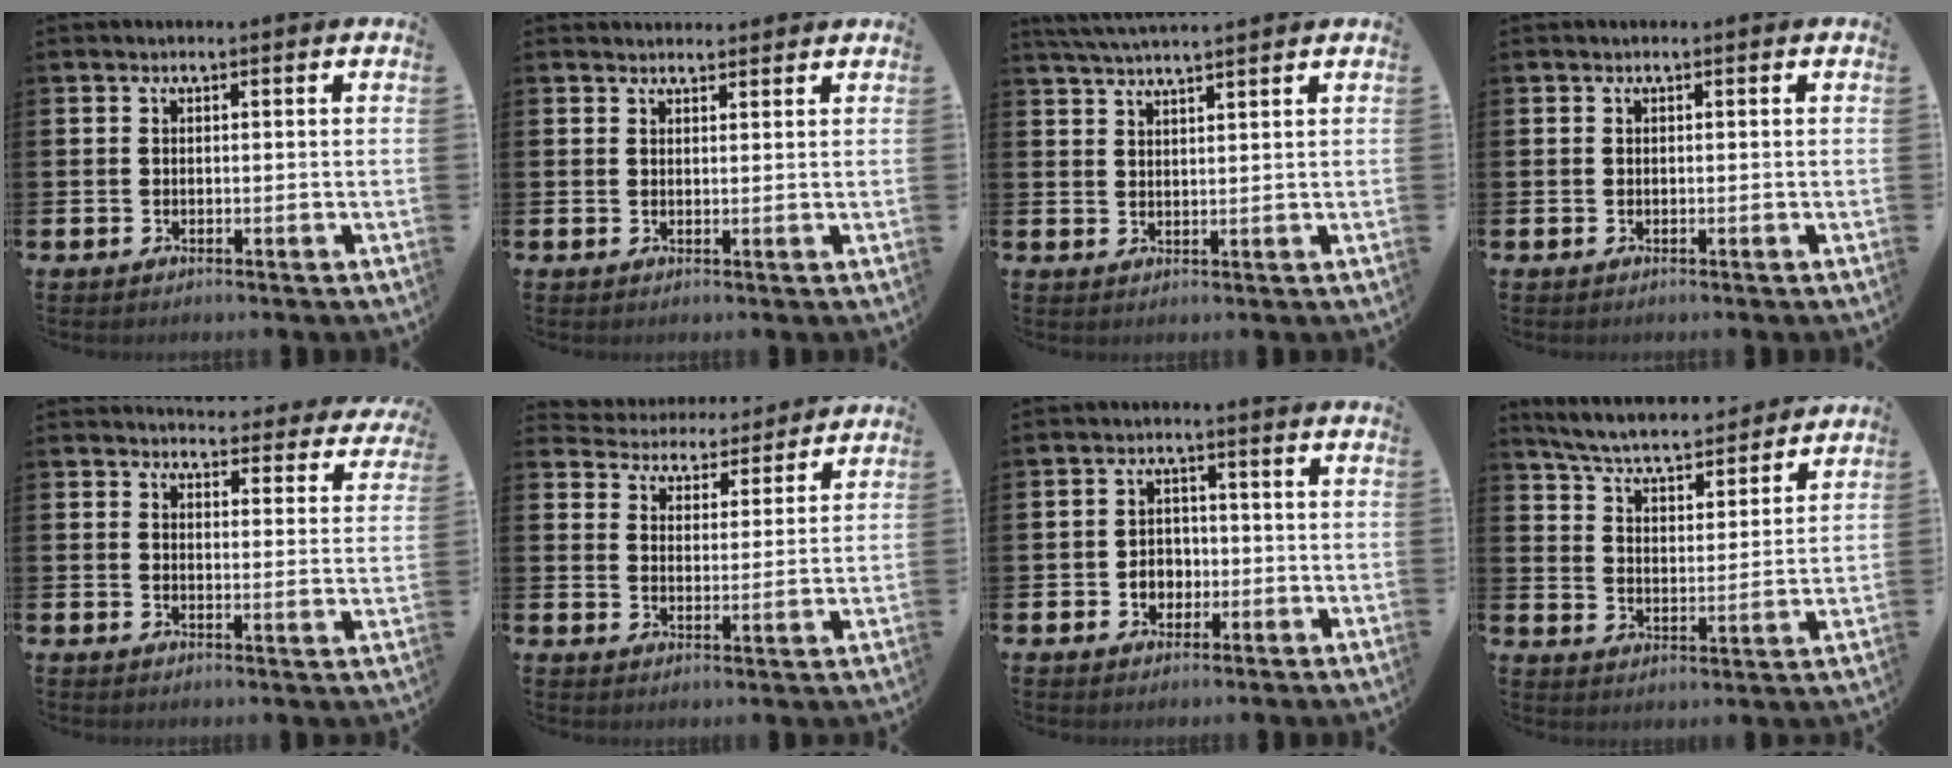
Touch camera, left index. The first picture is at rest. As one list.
[{"total": 1.9, "force": [1.9, 0.5, -0.1], "torque": [0.012, -0.008, 0.032]}, {"total": 3.5, "force": [3.4, -0.4, 0.7], "torque": [-0.022, -0.011, 0.063]}, {"total": 0.0}, {"total": 4.2, "force": [4.1, 0.9, 0.3], "torque": [-0.005, -0.032, 0.069]}, {"total": 4.7, "force": [4.4, 1.4, -0.5], "torque": [-0.008, -0.042, 0.073]}, {"total": 3.0, "force": [-0.9, 2.5, 1.2], "torque": [-0.015, 0.000, -0.024]}, {"total": 6.5, "force": [6.2, 1.0, 1.7], "torque": [-0.060, -0.046, 0.105]}]